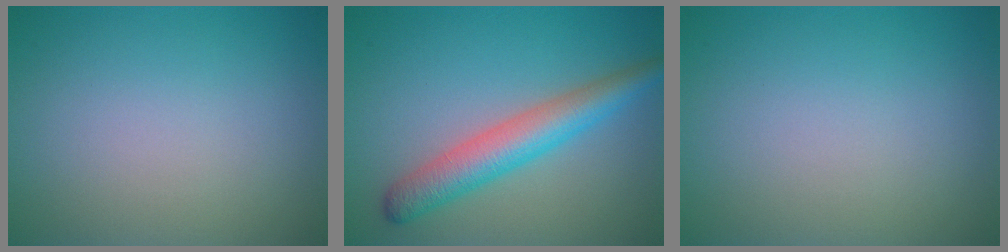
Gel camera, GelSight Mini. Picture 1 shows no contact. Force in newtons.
{"total": 4.9, "press": 4.9, "slide": 0.1}
{"total": 0.0}